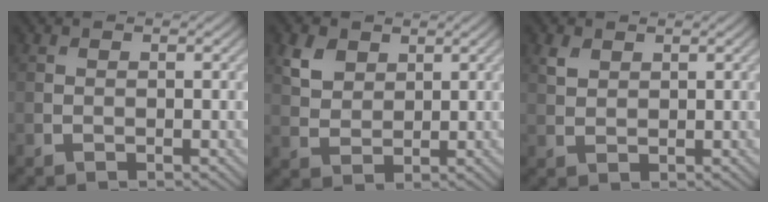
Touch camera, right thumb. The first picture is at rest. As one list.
[{"total": 3.7, "force": [2.1, 2.5, 1.7], "torque": [-0.046, 0.001, 0.045]}, {"total": 1.8, "force": [1.2, 1.1, 0.8], "torque": [-0.022, 0.000, 0.025]}]